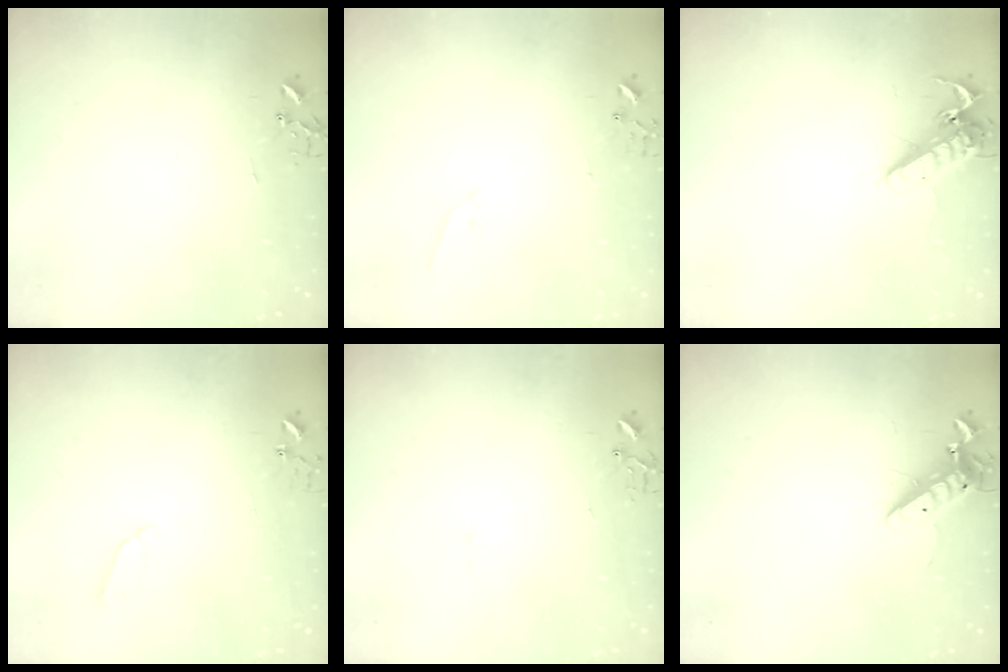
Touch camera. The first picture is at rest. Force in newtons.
{"total": 4.4, "press": 4.4, "slide": 0.7}
{"total": 13.8, "press": 13.7, "slide": 2.0}
{"total": 3.8, "press": 3.8, "slide": 0.6}
{"total": 7.0, "press": 7.0, "slide": 0.7}
{"total": 11.8, "press": 11.6, "slide": 2.2}